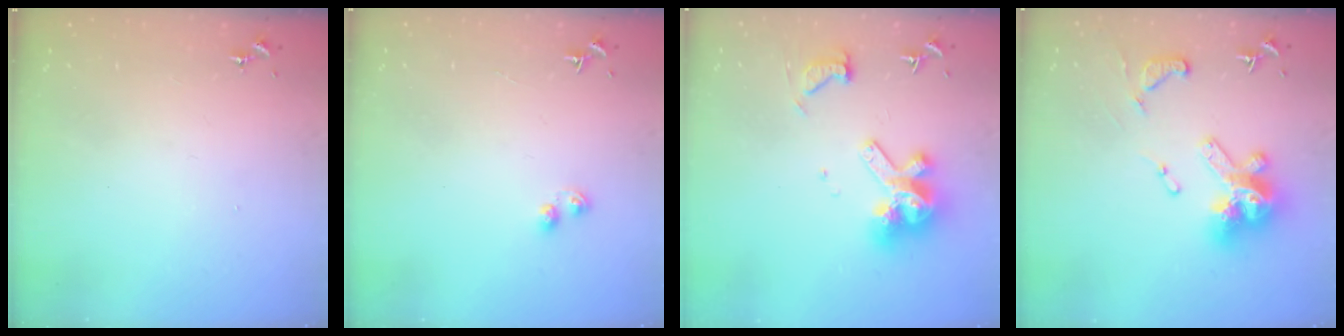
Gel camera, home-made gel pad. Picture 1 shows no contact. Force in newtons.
{"total": 2.9, "press": 2.9, "slide": 0.4}
{"total": 14.0, "press": 13.9, "slide": 1.5}
{"total": 18.2, "press": 18.2, "slide": 1.7}